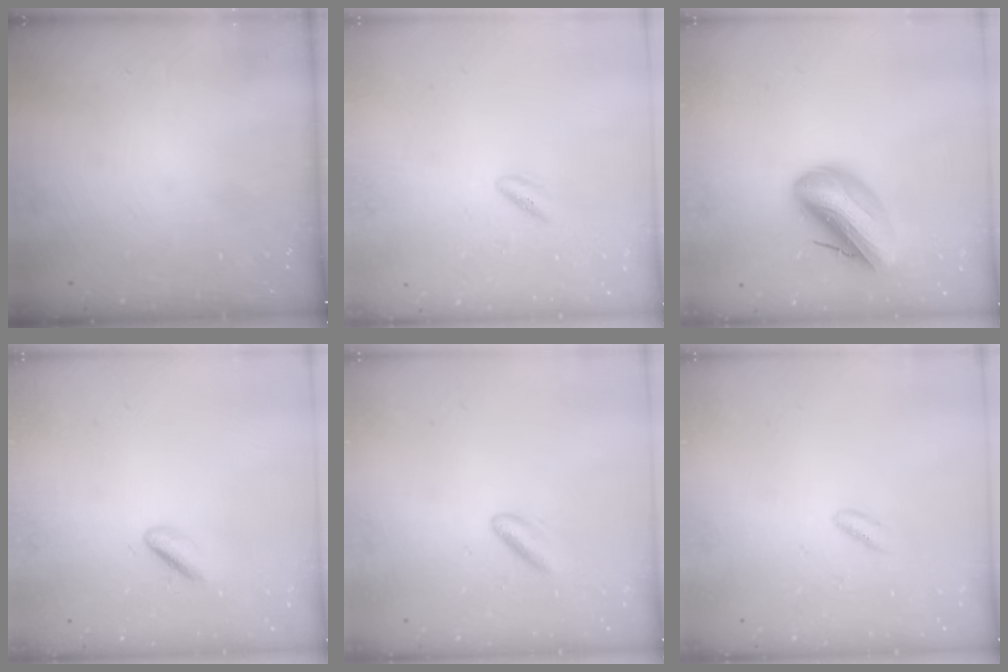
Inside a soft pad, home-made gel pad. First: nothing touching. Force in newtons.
{"total": 1.9, "press": 1.6, "slide": 1.0}
{"total": 14.5, "press": 14.1, "slide": 3.4}
{"total": 2.2, "press": 1.8, "slide": 1.2}
{"total": 3.8, "press": 3.6, "slide": 1.3}
{"total": 1.7, "press": 1.4, "slide": 0.9}